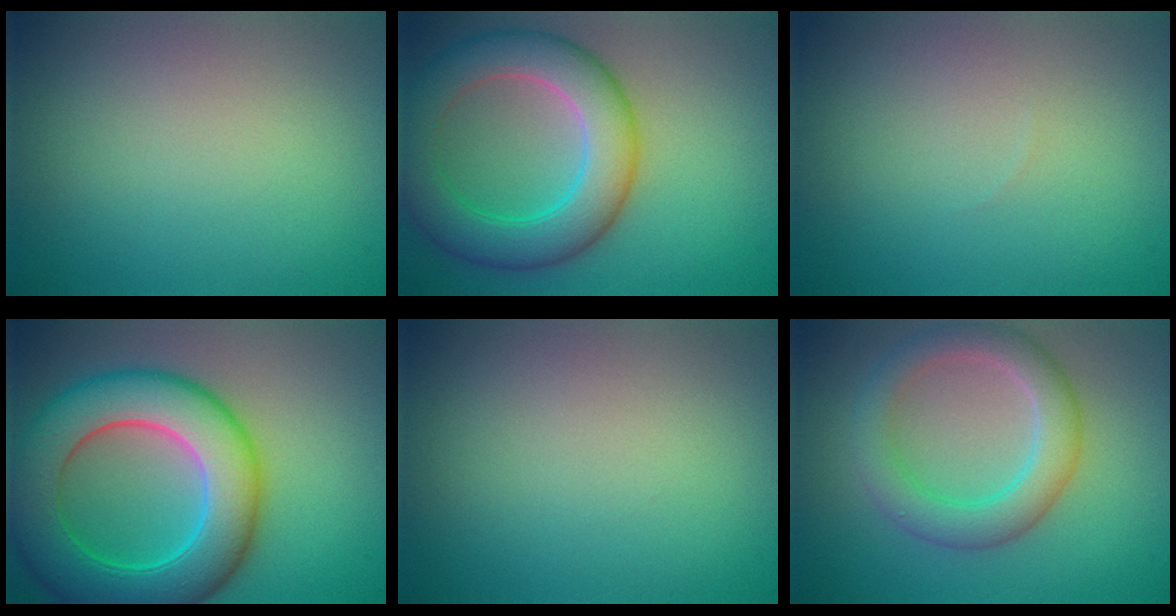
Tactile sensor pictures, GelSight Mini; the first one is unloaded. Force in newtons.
{"total": 7.6, "press": 7.6, "slide": 0.2}
{"total": 0.0}
{"total": 11.0, "press": 11.0, "slide": 0.2}
{"total": 0.0}
{"total": 4.5, "press": 4.5, "slide": 0.1}